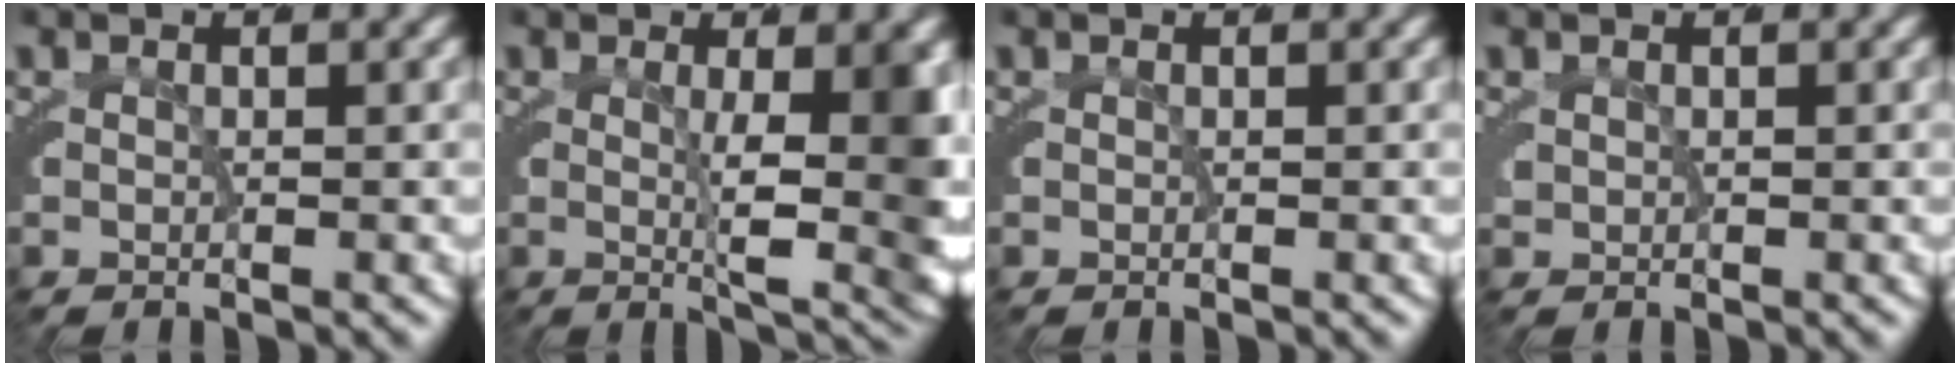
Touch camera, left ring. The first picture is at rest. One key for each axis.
{"total": 7.5, "fx": -0.3, "fy": 2.1, "fz": 7.2, "tx": -0.077, "ty": -0.021, "tz": 0.002}
{"total": 0.0}
{"total": 0.7, "fx": 0.7, "fy": -0.1, "fz": 0.2, "tx": -0.009, "ty": -0.002, "tz": 0.017}